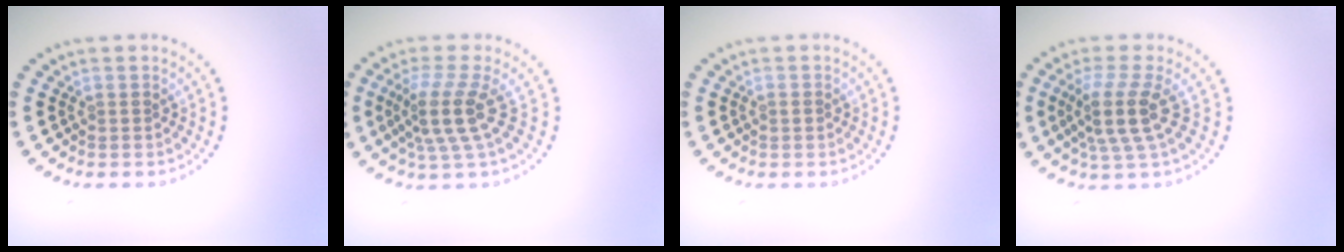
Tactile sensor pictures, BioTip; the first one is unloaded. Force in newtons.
{"total": 3.9, "press": 2.8, "slide": 2.7}
{"total": 0.8, "press": 0.8, "slide": 0.2}
{"total": 3.9, "press": 2.9, "slide": 2.6}